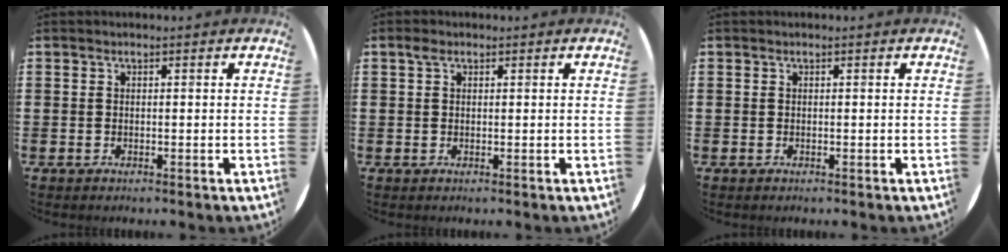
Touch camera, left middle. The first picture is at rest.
{"total": 1.1, "force": [0.6, 0.7, 0.6], "torque": [-0.006, 0.003, 0.009]}
{"total": 0.0}